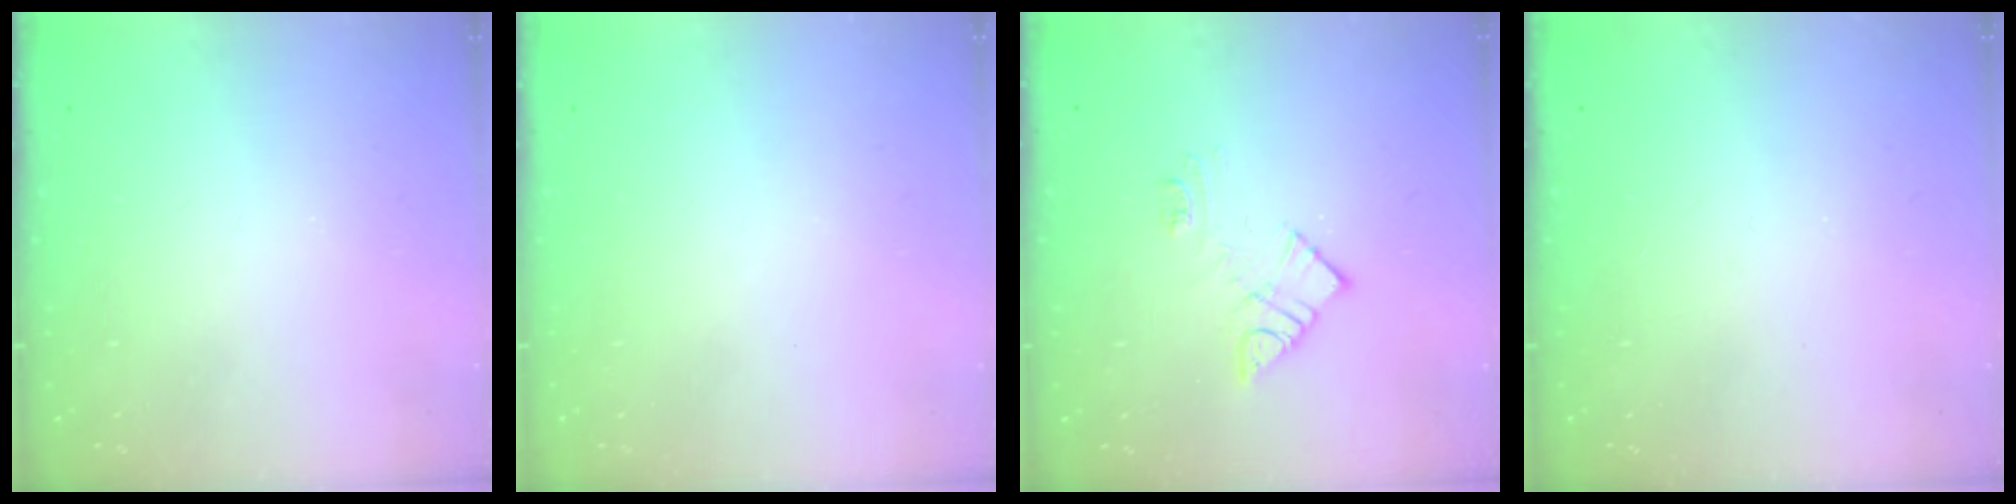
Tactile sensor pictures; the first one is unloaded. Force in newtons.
{"total": 1.5, "press": 1.5, "slide": 0.1}
{"total": 10.1, "press": 10.1, "slide": 0.6}
{"total": 2.8, "press": 2.8, "slide": 0.4}